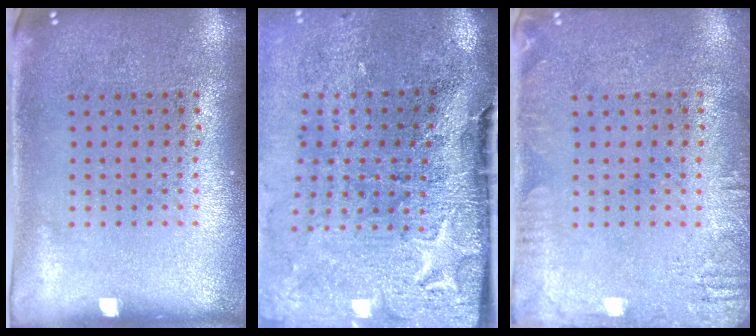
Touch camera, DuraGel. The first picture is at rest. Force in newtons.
{"total": 4.8, "press": 3.8, "slide": 2.9}
{"total": 2.2, "press": 2.2, "slide": 0.3}